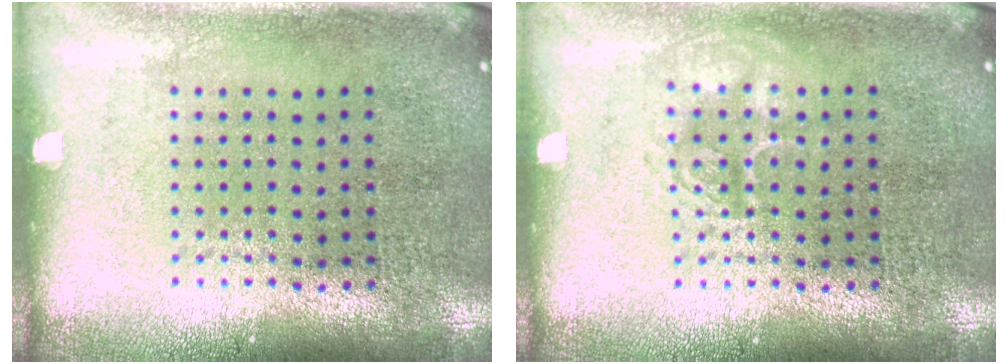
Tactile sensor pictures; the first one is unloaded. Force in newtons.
{"total": 1.7, "press": 1.6, "slide": 0.3}